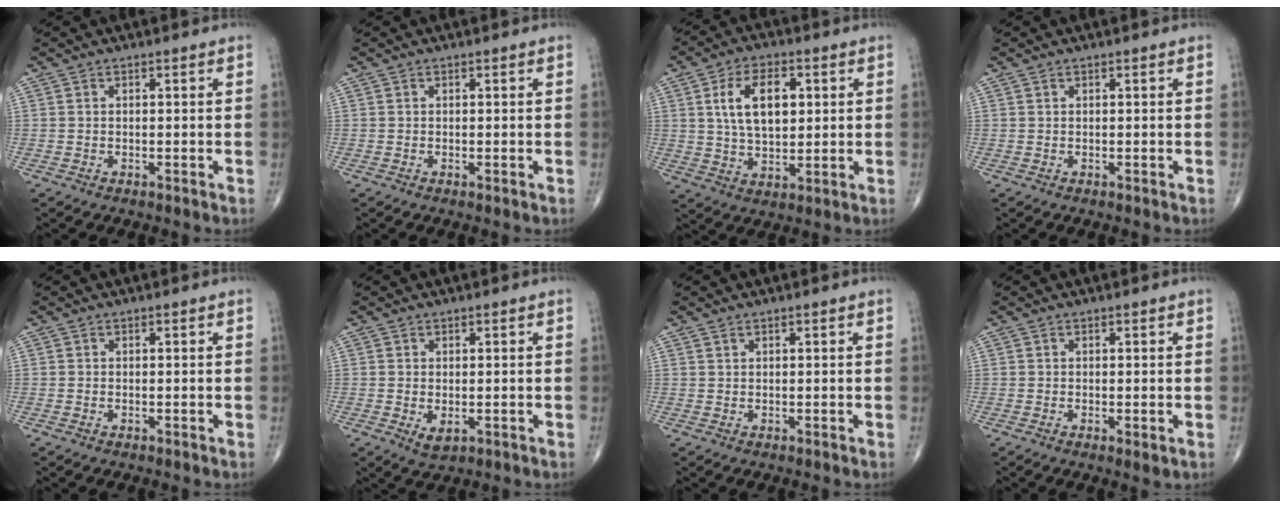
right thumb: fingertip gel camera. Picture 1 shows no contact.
{"total": 0.0}
{"total": 11.4, "force": [2.7, 6.5, 8.9], "torque": [-0.137, -0.004, 0.049]}
{"total": 0.0}
{"total": 0.0}
{"total": 2.6, "force": [-0.5, 1.5, 2.1], "torque": [-0.034, -0.006, 0.000]}
{"total": 0.5, "force": [0.4, 0.2, 0.2], "torque": [-0.005, -0.001, 0.009]}
{"total": 1.5, "force": [-0.3, 0.4, 1.4], "torque": [-0.026, -0.007, -0.003]}